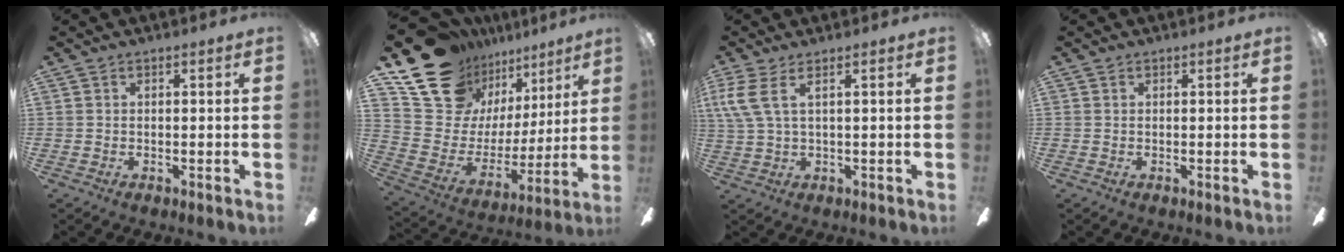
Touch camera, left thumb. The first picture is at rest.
{"total": 20.9, "force": [15.1, 12.2, 7.7], "torque": [-0.150, -0.104, 0.296]}
{"total": 6.0, "force": [2.0, 1.9, 5.3], "torque": [-0.118, -0.007, 0.036]}
{"total": 0.0}